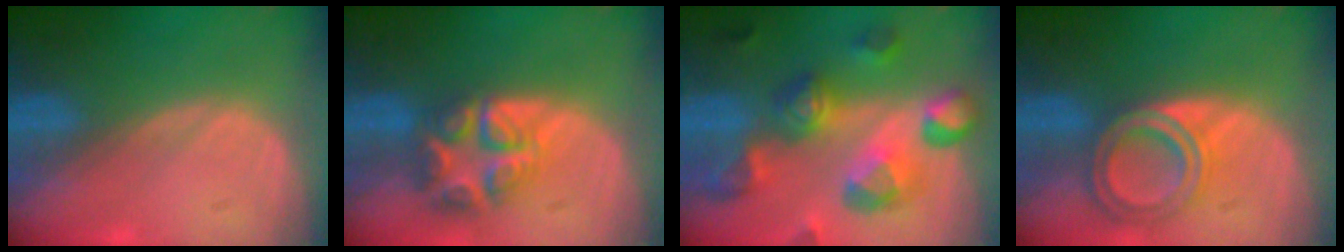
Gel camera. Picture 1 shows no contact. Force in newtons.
{"total": 7.9, "press": 6.9, "slide": 3.9}
{"total": 11.2, "press": 10.0, "slide": 5.0}
{"total": 6.7, "press": 5.9, "slide": 3.1}